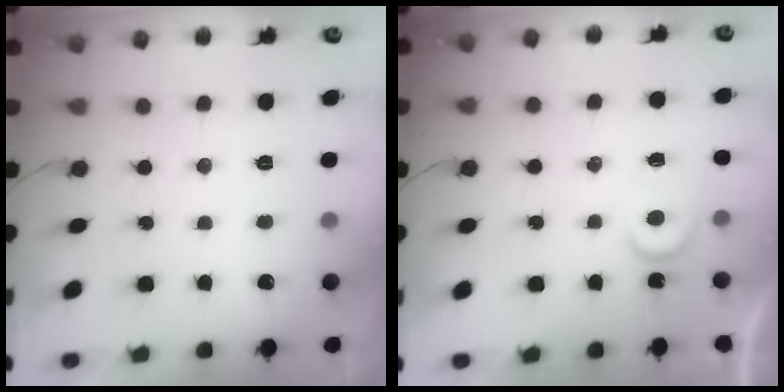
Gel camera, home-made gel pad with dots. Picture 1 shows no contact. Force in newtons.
{"total": 3.1, "press": 3.1, "slide": 0.4}